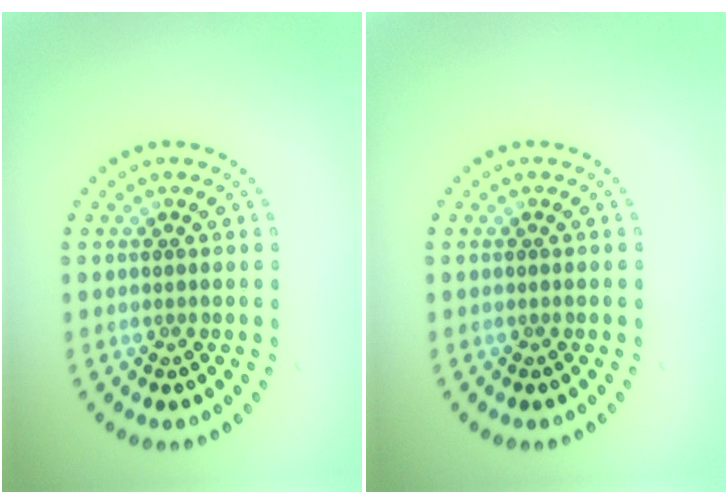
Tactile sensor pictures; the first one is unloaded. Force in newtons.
{"total": 0.0}